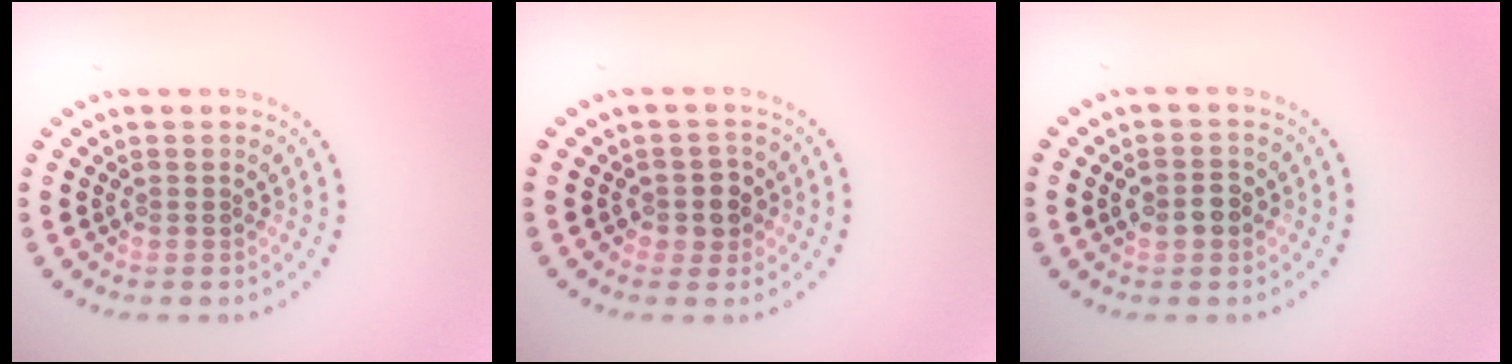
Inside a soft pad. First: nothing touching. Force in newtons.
{"total": 2.0, "press": 1.8, "slide": 0.7}
{"total": 2.1, "press": 2.1, "slide": 0.2}